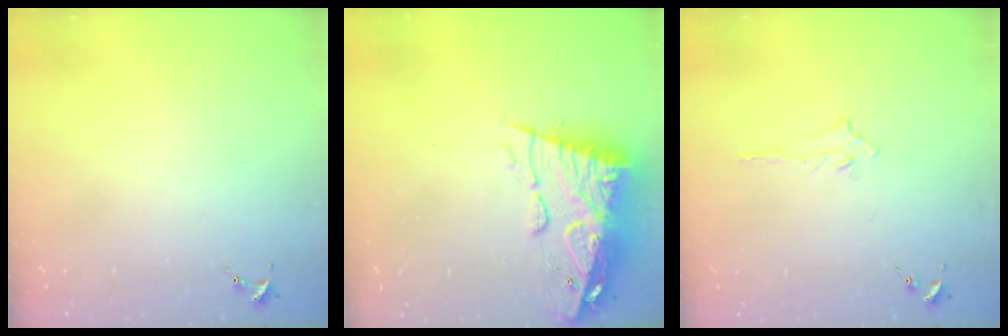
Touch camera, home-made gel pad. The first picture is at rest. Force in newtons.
{"total": 14.9, "press": 14.8, "slide": 1.2}
{"total": 2.9, "press": 2.9, "slide": 0.4}